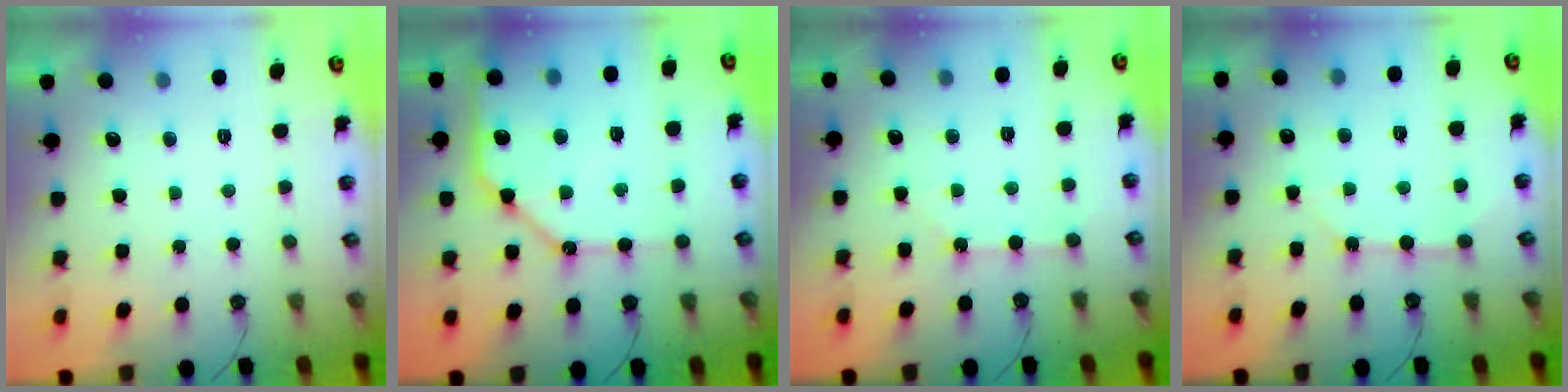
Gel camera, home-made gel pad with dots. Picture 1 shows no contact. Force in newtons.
{"total": 16.8, "press": 16.7, "slide": 1.9}
{"total": 1.4, "press": 1.4, "slide": 0.2}
{"total": 4.5, "press": 4.4, "slide": 0.5}